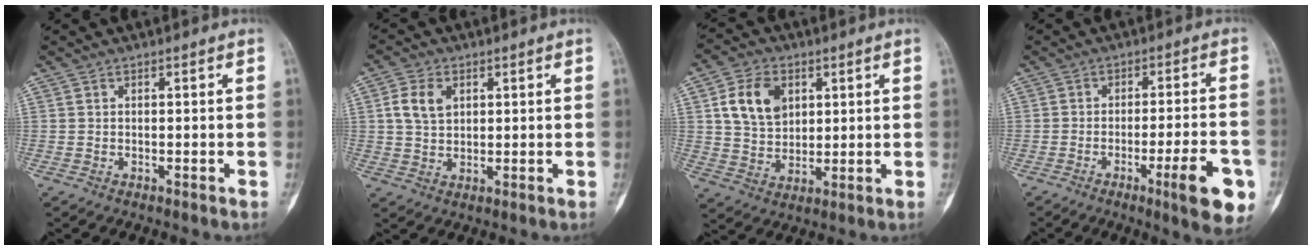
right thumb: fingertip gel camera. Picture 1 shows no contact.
{"total": 5.8, "force": [1.8, 4.0, 3.8], "torque": [-0.067, -0.002, 0.032]}
{"total": 10.2, "force": [3.4, 7.3, 6.3], "torque": [-0.093, -0.009, 0.066]}
{"total": 11.3, "force": [-4.7, 2.0, 10.1], "torque": [-0.128, 0.010, -0.062]}